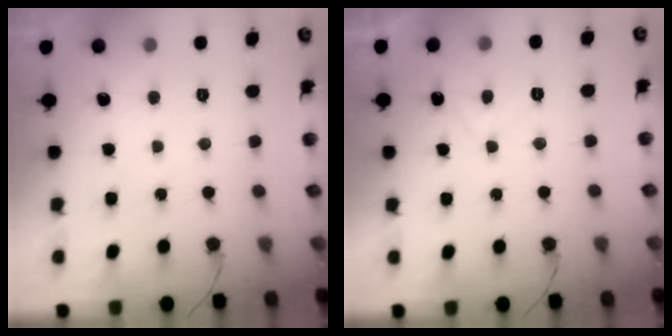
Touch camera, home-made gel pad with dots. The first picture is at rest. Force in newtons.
{"total": 2.7, "press": 2.6, "slide": 0.8}